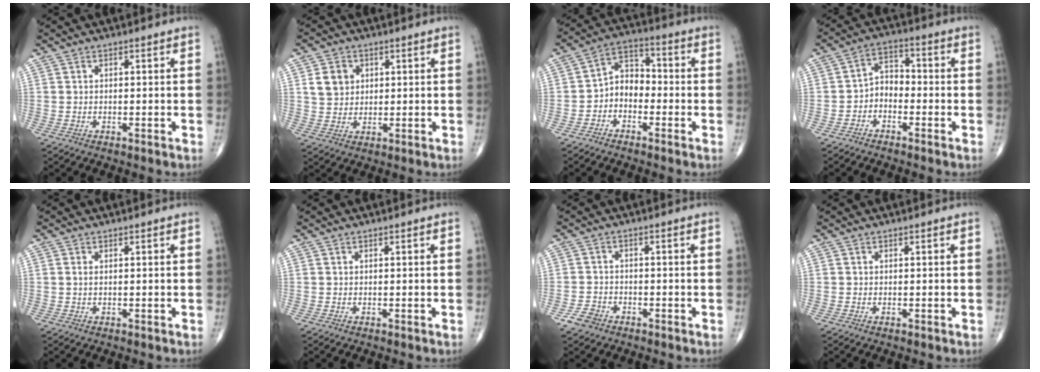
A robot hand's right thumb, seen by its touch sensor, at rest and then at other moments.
{"total": 5.4, "force": [1.7, 4.6, 2.4], "torque": [-0.021, -0.006, 0.031]}
{"total": 6.7, "force": [-2.1, 4.9, 4.0], "torque": [-0.039, 0.038, -0.056]}
{"total": 5.0, "force": [-2.0, 3.6, 2.9], "torque": [-0.028, 0.032, -0.050]}
{"total": 0.7, "force": [0.1, 0.3, 0.6], "torque": [-0.018, 0.003, 0.004]}
{"total": 0.0}
{"total": 3.4, "force": [-2.3, 2.2, 1.1], "torque": [-0.016, 0.012, -0.041]}
{"total": 0.0}